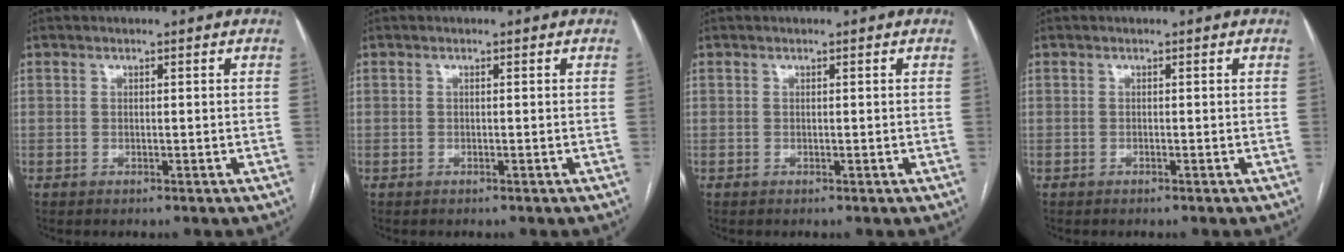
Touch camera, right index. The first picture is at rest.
{"total": 0.0}
{"total": 0.0}
{"total": 0.0}